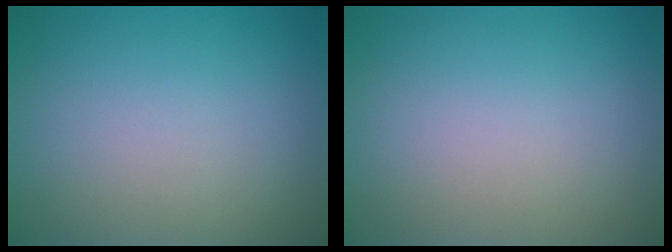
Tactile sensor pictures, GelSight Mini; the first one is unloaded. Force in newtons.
{"total": 0.0}